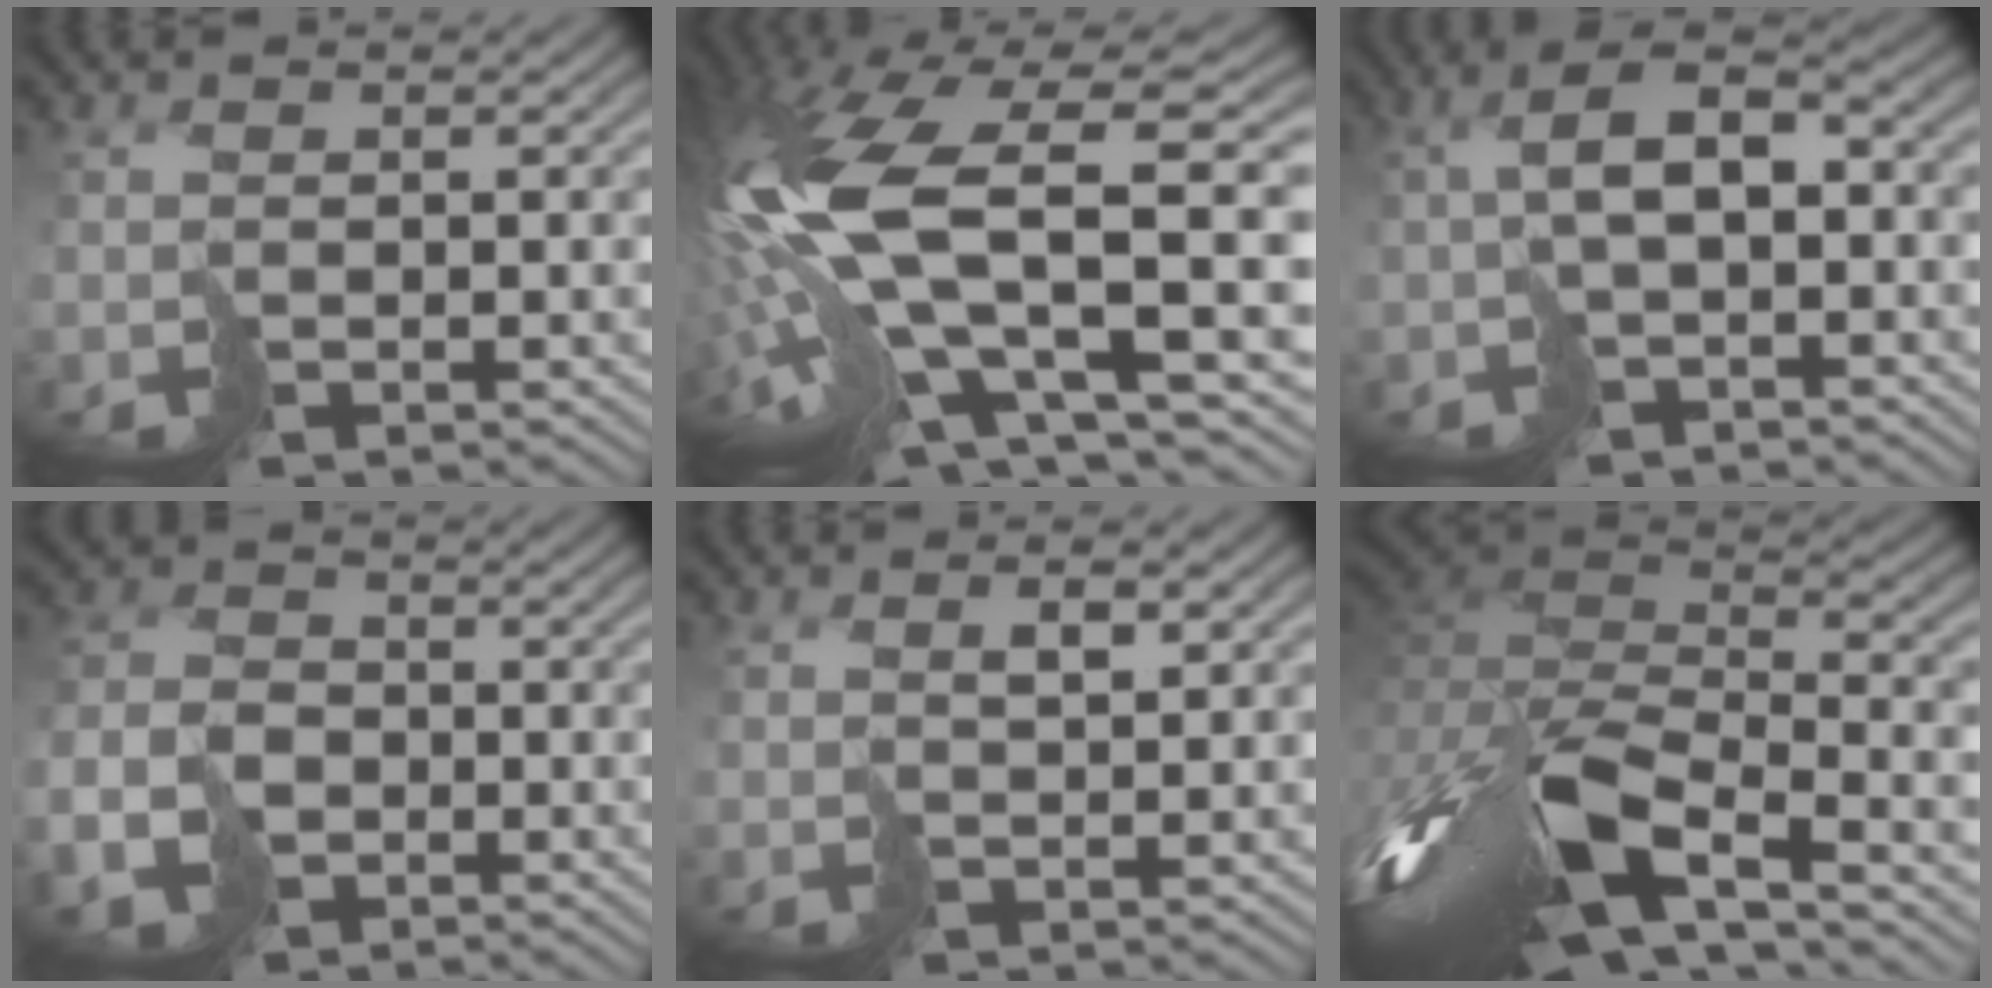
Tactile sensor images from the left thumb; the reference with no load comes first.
{"total": 20.1, "force": [0.2, 9.8, 17.6], "torque": [-0.385, -0.036, 0.017]}
{"total": 6.5, "force": [-0.4, 2.8, 5.9], "torque": [-0.116, 0.013, -0.007]}
{"total": 5.5, "force": [-2.6, 4.0, 2.7], "torque": [-0.074, -0.009, -0.053]}
{"total": 2.2, "force": [1.6, 0.4, 1.4], "torque": [-0.022, 0.003, 0.034]}
{"total": 15.4, "force": [-6.7, 6.8, 12.1], "torque": [-0.295, -0.016, -0.107]}